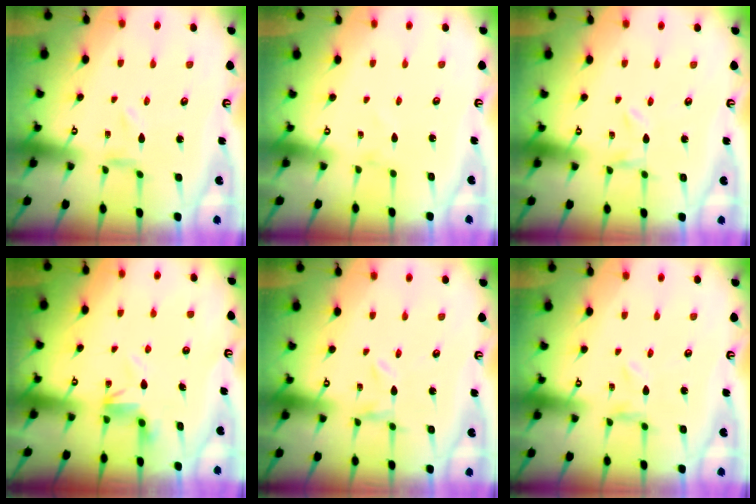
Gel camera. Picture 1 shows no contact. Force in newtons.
{"total": 1.4, "press": 1.4, "slide": 0.1}
{"total": 0.0}
{"total": 4.7, "press": 4.7, "slide": 0.1}
{"total": 0.0}
{"total": 0.7, "press": 0.6, "slide": 0.3}